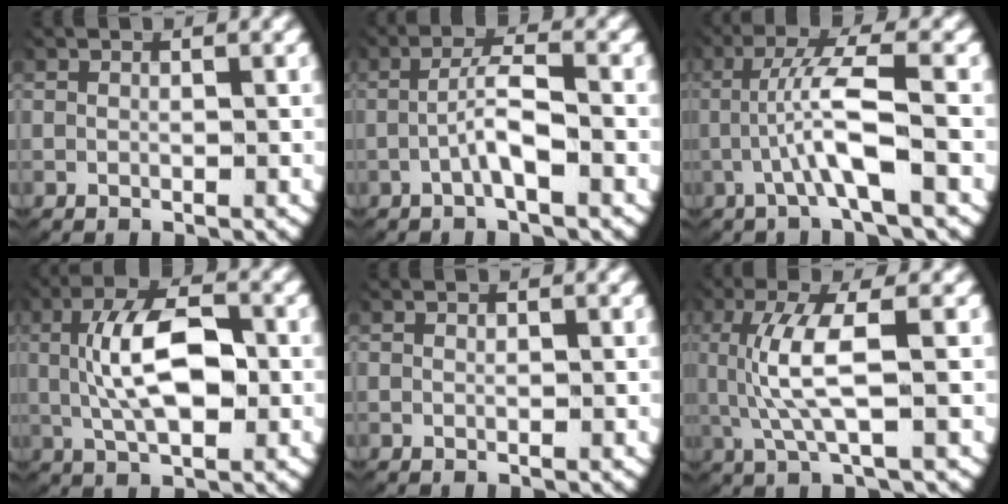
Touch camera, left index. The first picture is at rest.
{"total": 3.1, "force": [-1.3, 0.7, 2.7], "torque": [-0.054, 0.003, -0.024]}
{"total": 4.7, "force": [-0.1, 1.0, 4.6], "torque": [-0.088, 0.007, -0.007]}
{"total": 6.5, "force": [0.3, 3.0, 5.8], "torque": [-0.109, 0.003, 0.003]}
{"total": 0.0}
{"total": 5.3, "force": [0.3, 1.4, 5.1], "torque": [-0.116, -0.001, 0.012]}